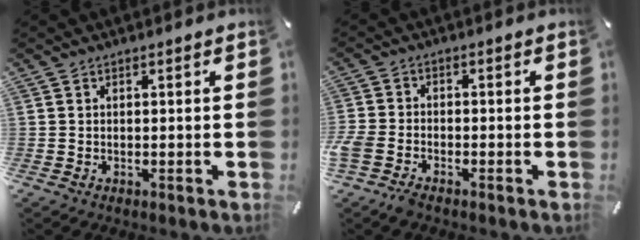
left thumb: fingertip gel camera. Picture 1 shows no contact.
{"total": 4.2, "force": [-3.0, 2.3, 1.9], "torque": [-0.057, 0.010, -0.063]}